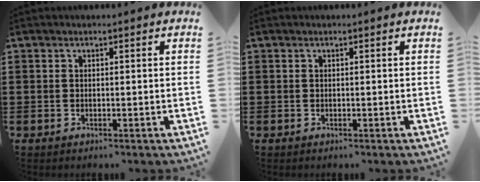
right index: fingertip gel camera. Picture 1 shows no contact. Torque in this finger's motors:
{"motor_torque": [0.39, 0.34, 0.02, -0.01]}